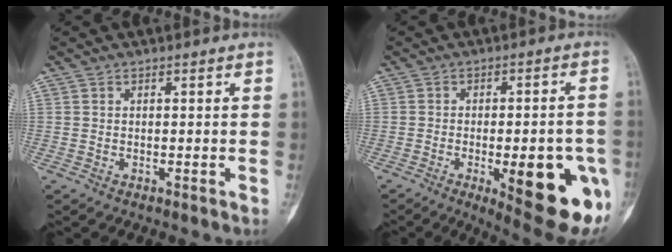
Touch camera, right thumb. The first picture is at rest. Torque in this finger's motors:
{"motor_torque": [1.33, 1.99, 0.24, -0.06, 0.01]}